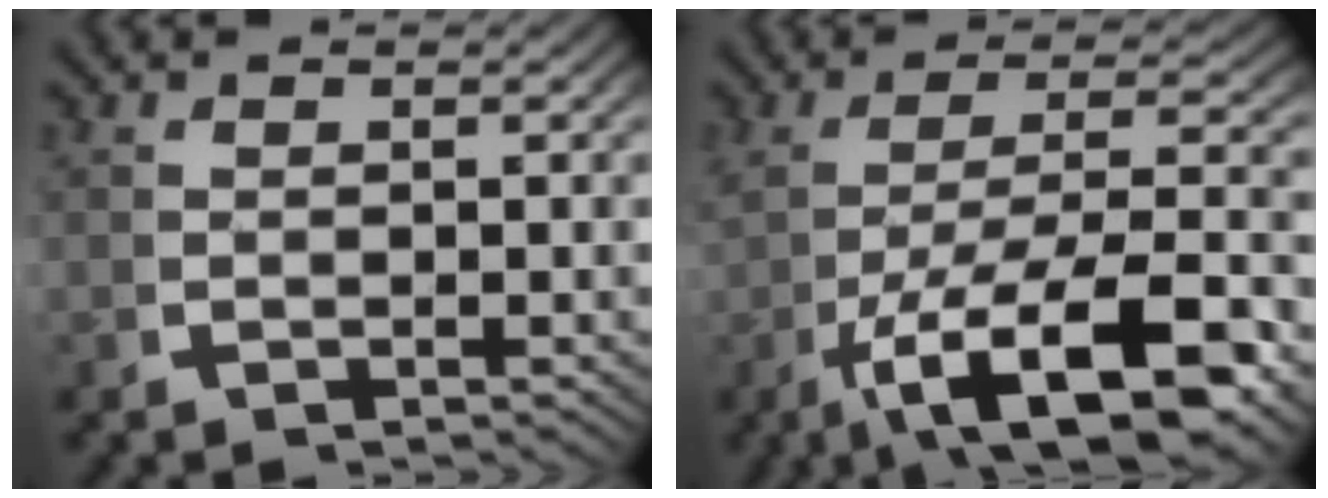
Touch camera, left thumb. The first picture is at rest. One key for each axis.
{"total": 10.0, "fx": -3.1, "fy": 4.1, "fz": 8.6, "tx": -0.168, "ty": -0.037, "tz": -0.017}